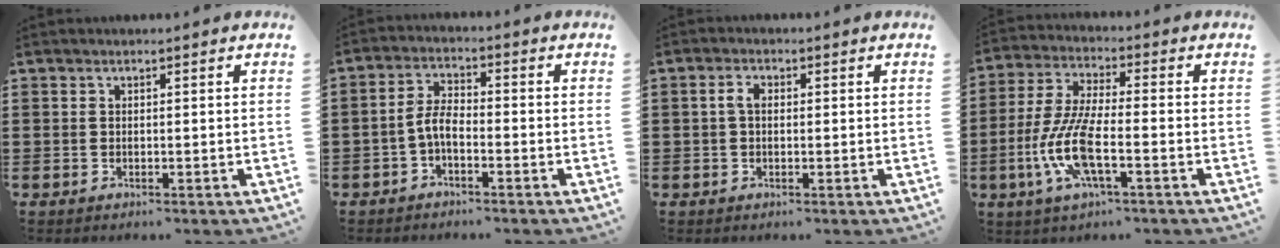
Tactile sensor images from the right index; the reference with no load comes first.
{"total": 4.0, "force": [-1.7, 1.7, 3.2], "torque": [-0.080, 0.003, -0.039]}
{"total": 2.2, "force": [0.2, 1.2, 1.8], "torque": [-0.044, 0.004, -0.001]}
{"total": 9.7, "force": [-3.4, 2.7, 8.7], "torque": [-0.206, -0.016, -0.070]}